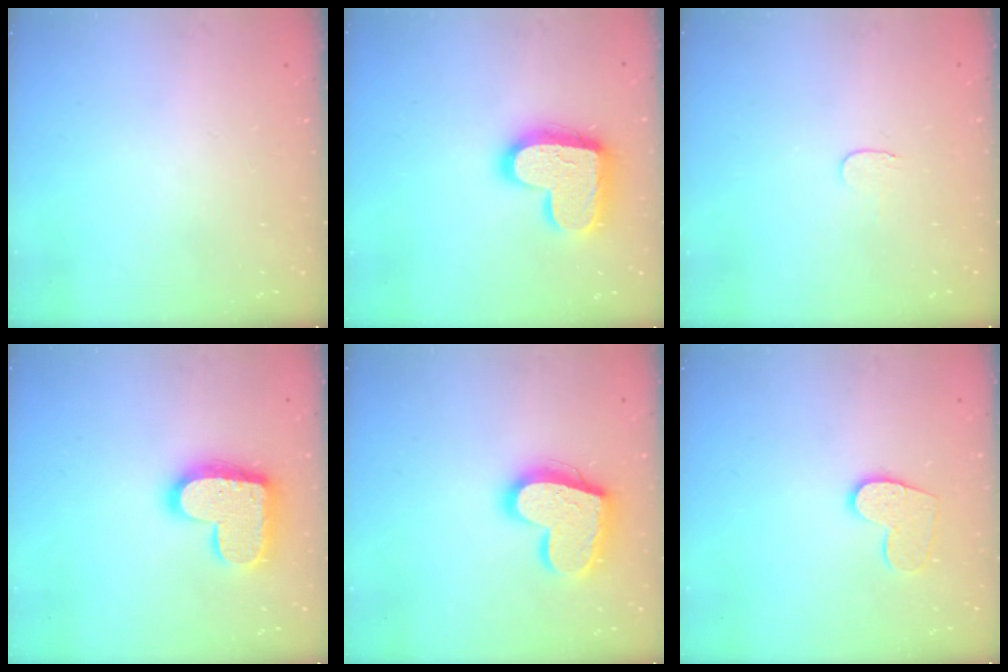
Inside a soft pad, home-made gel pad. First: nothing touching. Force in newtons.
{"total": 19.4, "press": 19.3, "slide": 1.4}
{"total": 3.3, "press": 3.3, "slide": 0.4}
{"total": 20.1, "press": 20.1, "slide": 1.3}
{"total": 20.2, "press": 20.2, "slide": 1.5}
{"total": 9.9, "press": 9.9, "slide": 0.7}